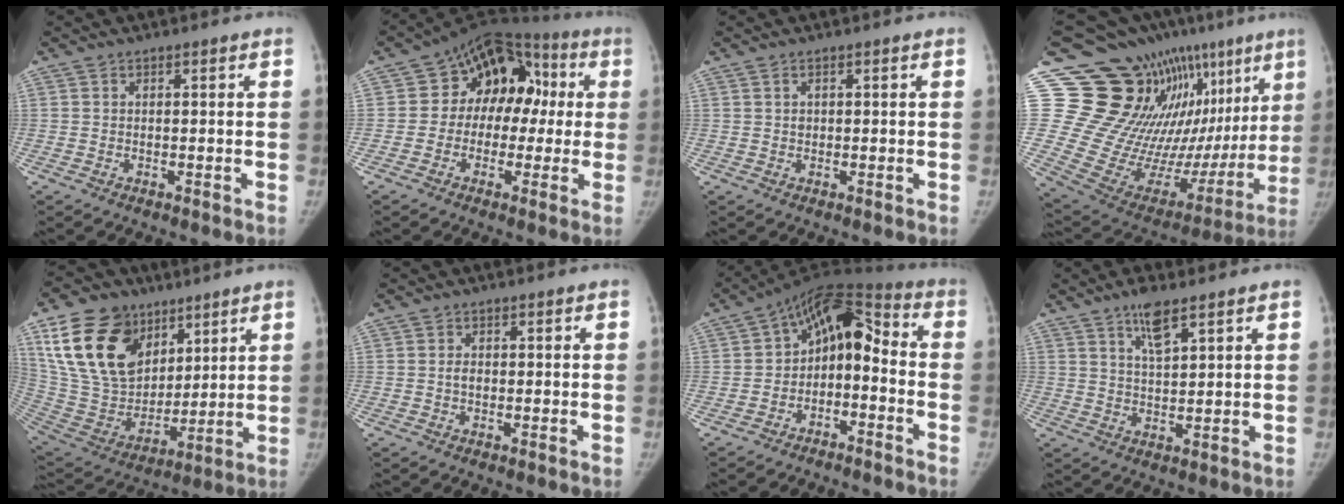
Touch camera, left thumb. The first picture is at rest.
{"total": 15.0, "force": [1.3, 11.2, 9.8], "torque": [-0.076, 0.048, 0.007]}
{"total": 1.0, "force": [0.4, 0.8, 0.4], "torque": [-0.002, -0.001, 0.007]}
{"total": 29.2, "force": [14.6, 13.0, 21.7], "torque": [-0.274, -0.046, 0.255]}
{"total": 20.4, "force": [9.4, 14.1, 11.4], "torque": [-0.184, -0.025, 0.177]}
{"total": 1.4, "force": [0.0, 1.1, 0.9], "torque": [-0.012, 0.002, 0.000]}
{"total": 12.2, "force": [-2.6, 7.9, 8.9], "torque": [-0.105, 0.068, -0.053]}
{"total": 5.7, "force": [3.8, 1.6, 4.0], "torque": [-0.065, -0.021, 0.069]}